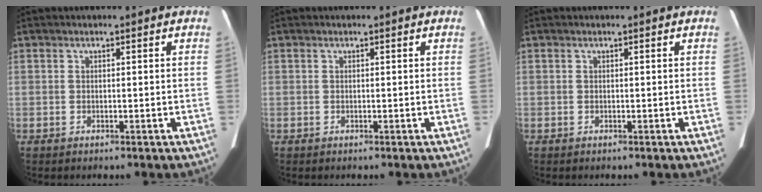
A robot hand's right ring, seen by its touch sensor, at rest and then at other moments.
{"total": 0.0}
{"total": 0.0}